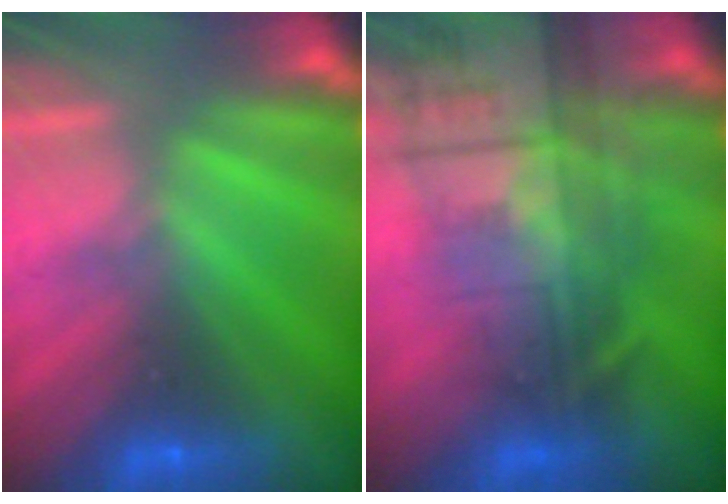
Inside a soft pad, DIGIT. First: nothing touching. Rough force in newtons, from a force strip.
{"total": 7.7}